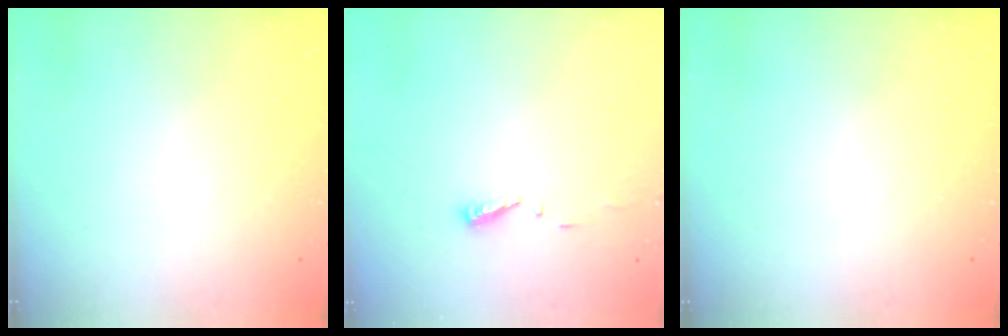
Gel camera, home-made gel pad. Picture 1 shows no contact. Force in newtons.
{"total": 3.7, "press": 3.7, "slide": 0.2}
{"total": 0.0}